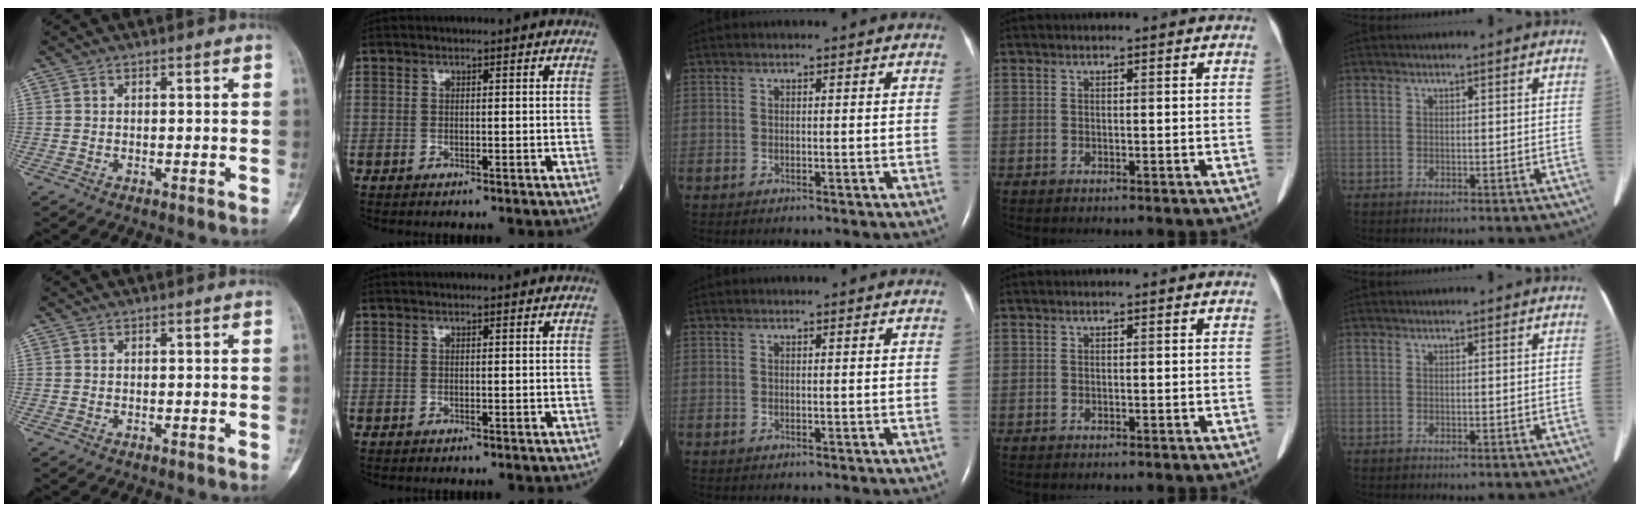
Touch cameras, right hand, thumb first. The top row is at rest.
{}